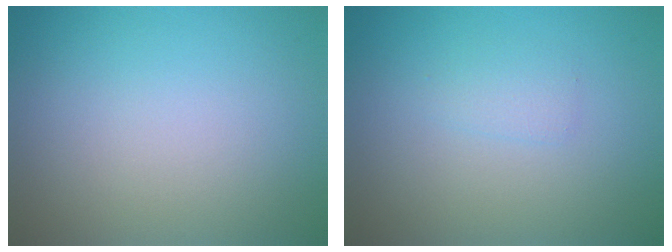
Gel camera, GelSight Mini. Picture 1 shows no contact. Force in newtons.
{"total": 1.1, "press": 1.1, "slide": 0.0}